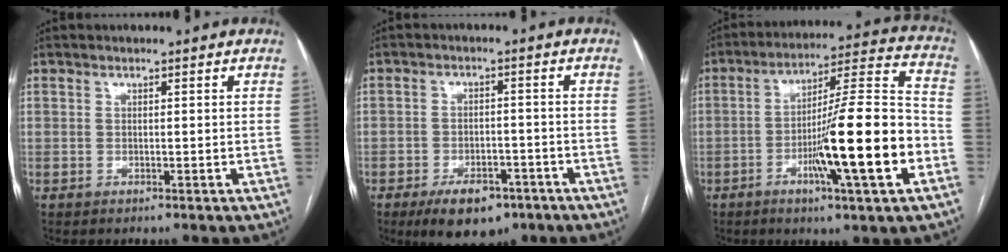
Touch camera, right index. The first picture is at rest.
{"total": 8.6, "force": [-5.6, 4.3, 4.9], "torque": [-0.075, -0.001, -0.085]}
{"total": 18.1, "force": [-5.6, 0.6, 17.2], "torque": [-0.272, -0.001, -0.089]}